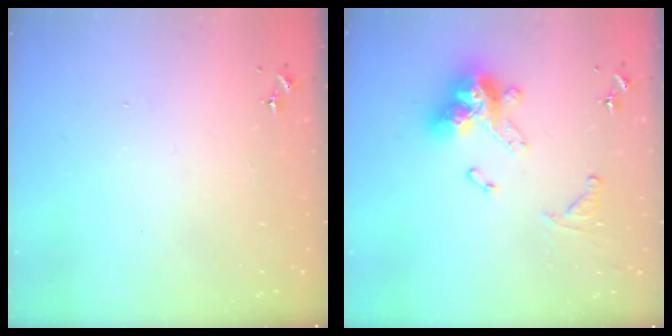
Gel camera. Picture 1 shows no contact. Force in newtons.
{"total": 17.3, "press": 17.2, "slide": 1.6}